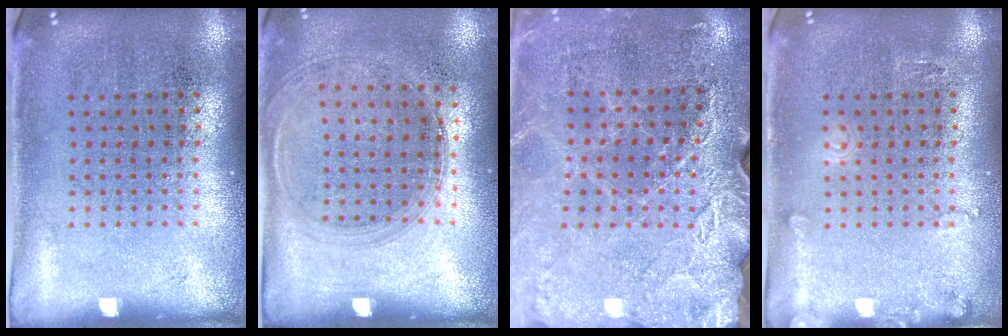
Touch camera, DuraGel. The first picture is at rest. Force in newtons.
{"total": 1.3, "press": 1.2, "slide": 0.5}
{"total": 2.8, "press": 2.8, "slide": 0.3}
{"total": 1.3, "press": 1.3, "slide": 0.2}